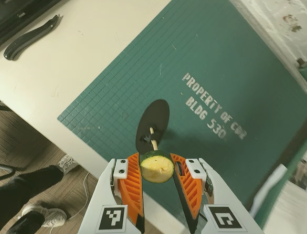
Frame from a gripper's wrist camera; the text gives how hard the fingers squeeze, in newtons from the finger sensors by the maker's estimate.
{"total": 9.5, "left": 9.0, "right": 9.9}